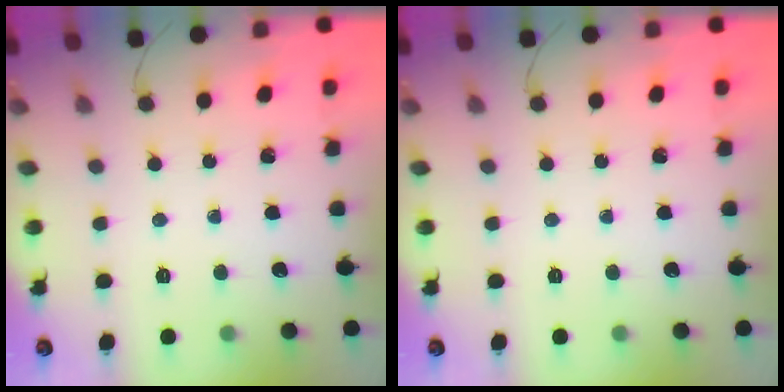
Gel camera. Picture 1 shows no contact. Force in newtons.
{"total": 0.0}